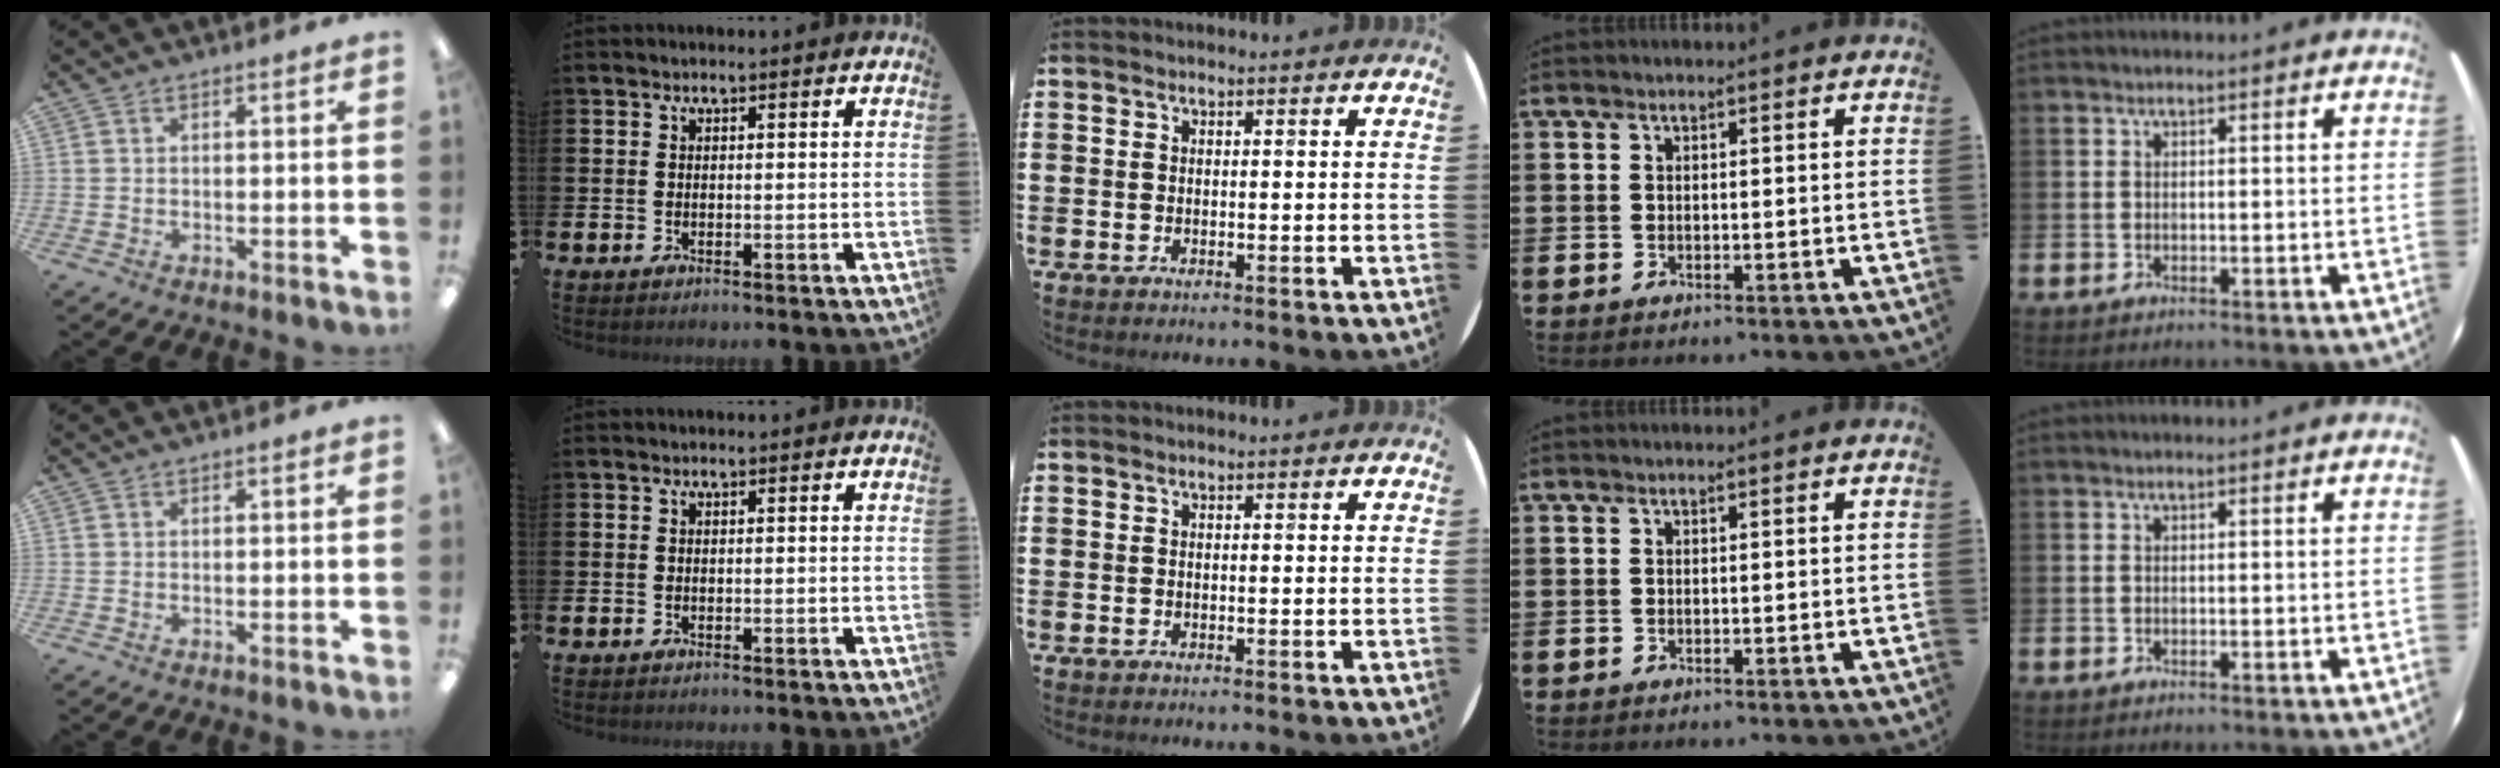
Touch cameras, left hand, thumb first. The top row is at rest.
{}